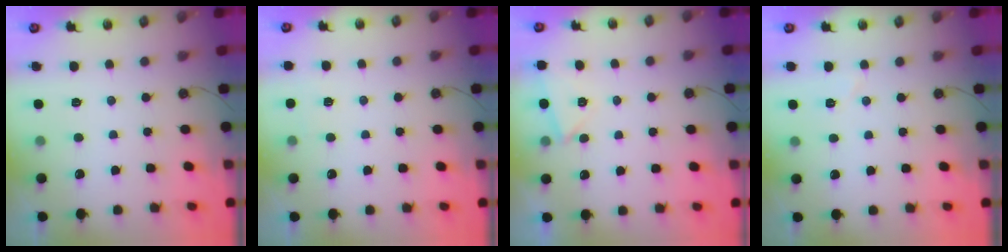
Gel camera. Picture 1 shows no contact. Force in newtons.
{"total": 2.2, "press": 2.1, "slide": 0.2}
{"total": 3.9, "press": 2.7, "slide": 2.8}
{"total": 3.4, "press": 2.9, "slide": 1.8}